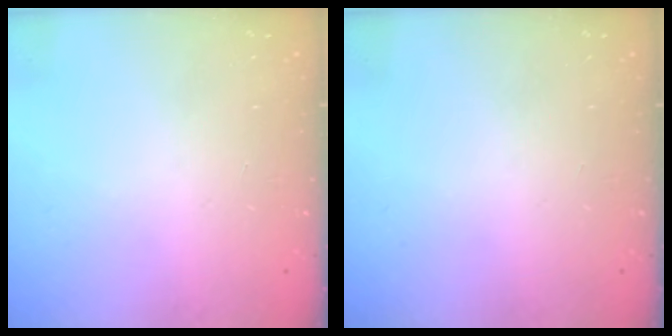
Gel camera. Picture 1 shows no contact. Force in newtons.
{"total": 0.0}